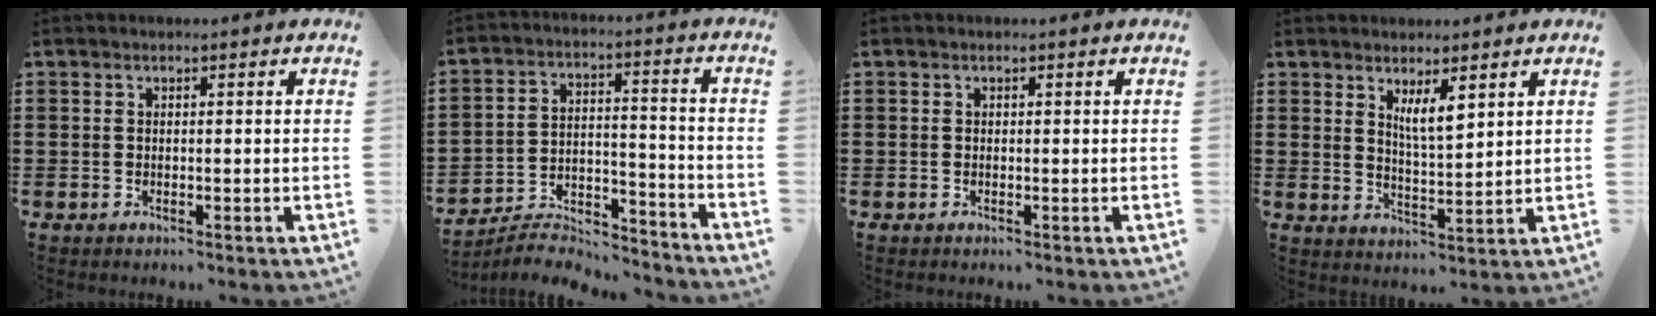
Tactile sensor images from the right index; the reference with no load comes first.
{"total": 6.5, "force": [-6.3, 1.0, 1.4], "torque": [-0.031, 0.008, -0.126]}
{"total": 0.0}
{"total": 4.3, "force": [2.6, 1.1, 3.2], "torque": [-0.069, 0.002, 0.046]}